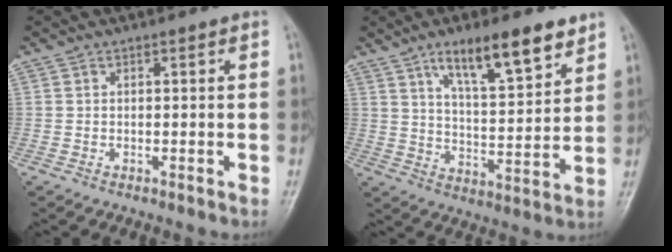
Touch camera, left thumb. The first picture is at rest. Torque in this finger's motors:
{"motor_torque": [0.58, 0.36, 1.19, -1.08, 0.15]}